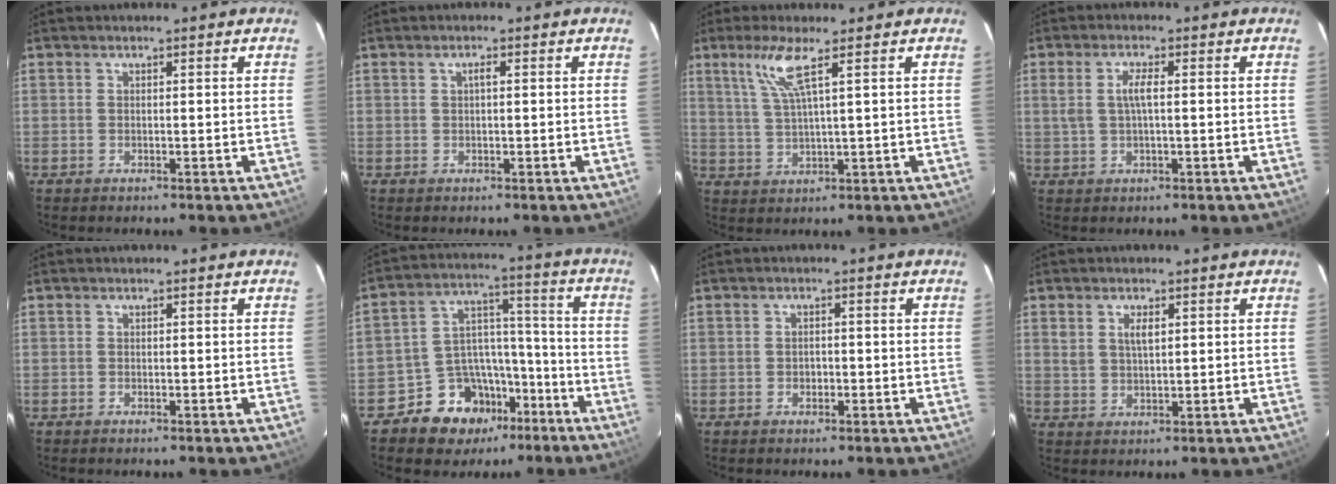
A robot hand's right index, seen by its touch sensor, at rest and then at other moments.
{"total": 0.9, "force": [0.2, 0.3, 0.9], "torque": [-0.015, 0.005, 0.001]}
{"total": 5.9, "force": [3.1, -0.2, 5.0], "torque": [-0.102, -0.001, 0.069]}
{"total": 3.4, "force": [0.2, 0.8, 3.2], "torque": [-0.065, 0.004, 0.006]}
{"total": 0.0}
{"total": 12.9, "force": [-8.7, 9.0, 3.2], "torque": [-0.068, 0.058, -0.133]}
{"total": 1.5, "force": [-0.6, 1.2, 0.6], "torque": [-0.011, 0.002, -0.009]}
{"total": 3.0, "force": [1.2, 1.6, 2.3], "torque": [-0.042, 0.003, 0.023]}